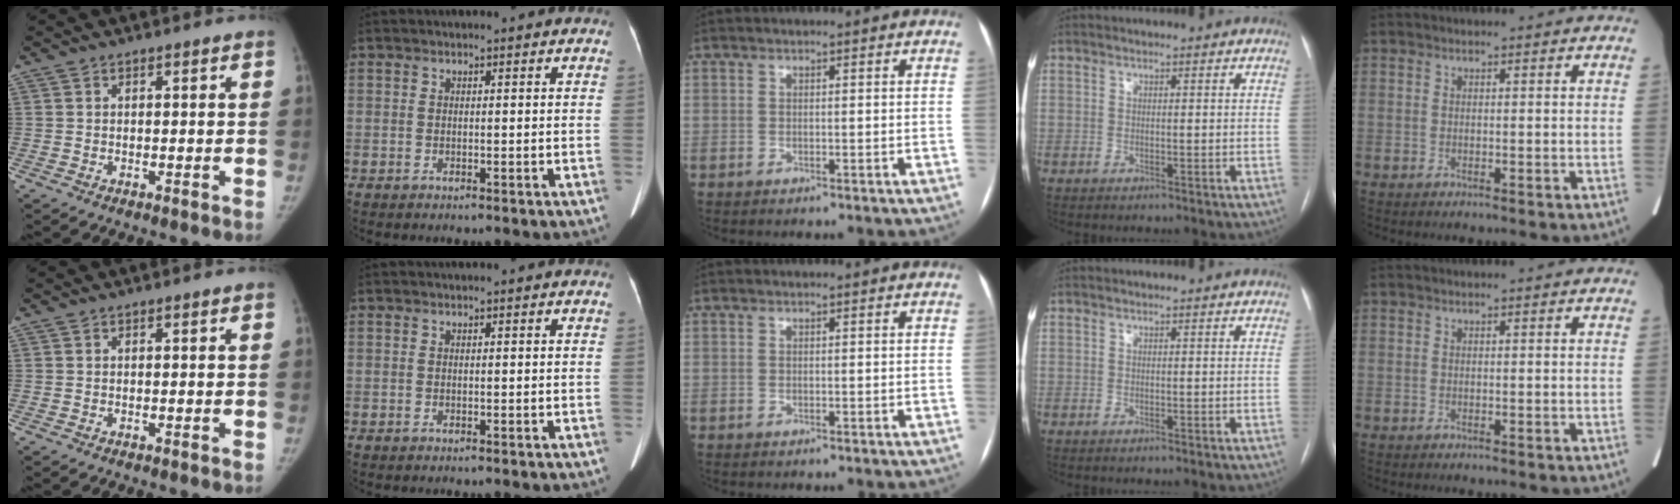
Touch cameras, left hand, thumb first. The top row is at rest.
{}